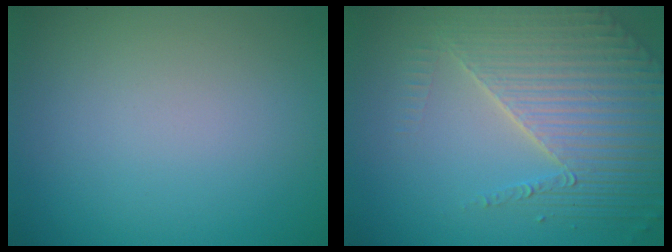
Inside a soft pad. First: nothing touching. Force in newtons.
{"total": 5.8, "press": 4.8, "slide": 3.2}